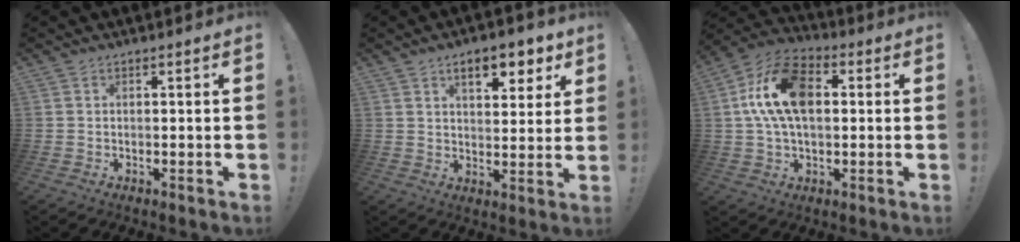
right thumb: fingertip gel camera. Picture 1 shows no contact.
{"total": 9.4, "force": [5.5, 3.9, 6.6], "torque": [-0.085, -0.026, 0.093]}
{"total": 17.3, "force": [2.8, 10.7, 13.4], "torque": [-0.242, 0.010, 0.050]}